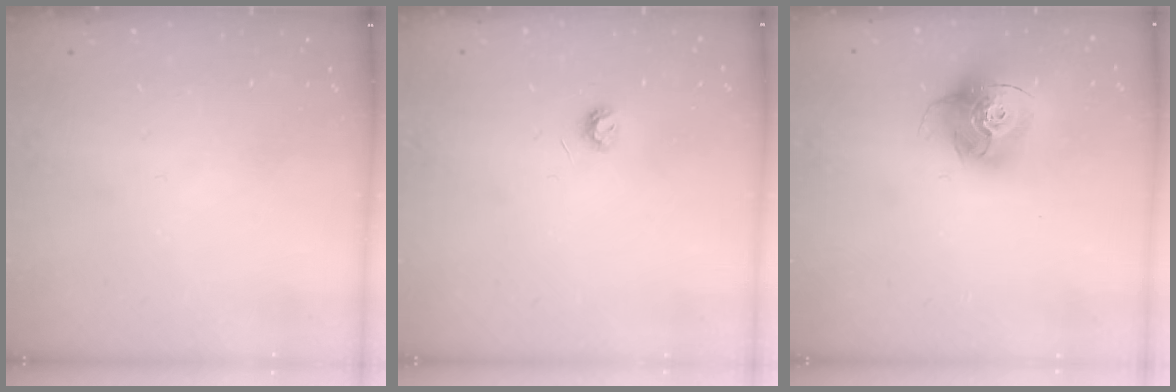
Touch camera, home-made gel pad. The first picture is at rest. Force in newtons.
{"total": 4.2, "press": 4.2, "slide": 0.6}
{"total": 15.7, "press": 15.7, "slide": 1.4}